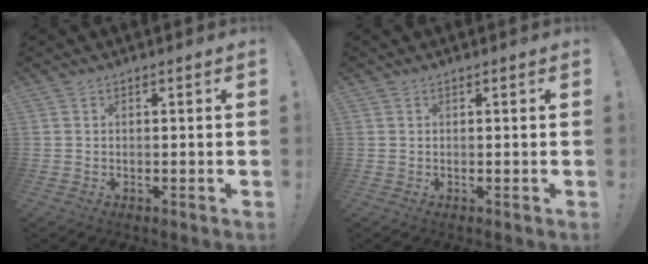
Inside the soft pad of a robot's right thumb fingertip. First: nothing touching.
{"total": 0.0}